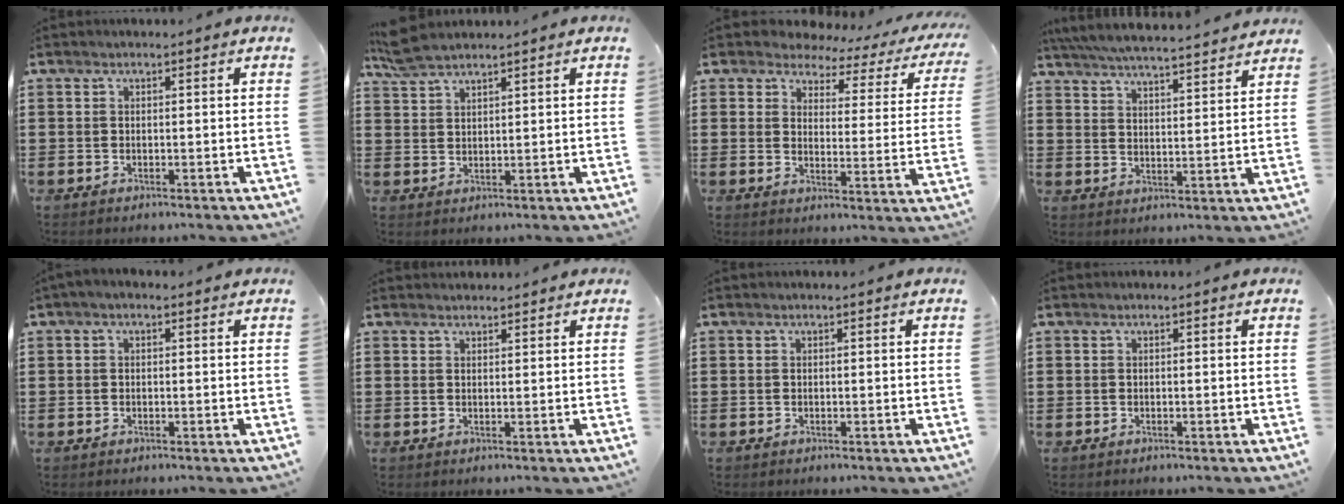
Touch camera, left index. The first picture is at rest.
{"total": 3.8, "force": [3.2, 0.8, 1.8], "torque": [-0.044, -0.001, 0.060]}
{"total": 3.6, "force": [3.0, 1.8, 1.0], "torque": [-0.042, -0.014, 0.046]}
{"total": 5.6, "force": [5.4, -0.4, 1.3], "torque": [-0.048, -0.037, 0.094]}
{"total": 0.9, "force": [-0.3, 0.5, 0.7], "torque": [-0.013, 0.002, -0.005]}
{"total": 1.3, "force": [1.3, 0.3, 0.1], "torque": [-0.004, 0.001, 0.025]}
{"total": 0.0}
{"total": 0.0}